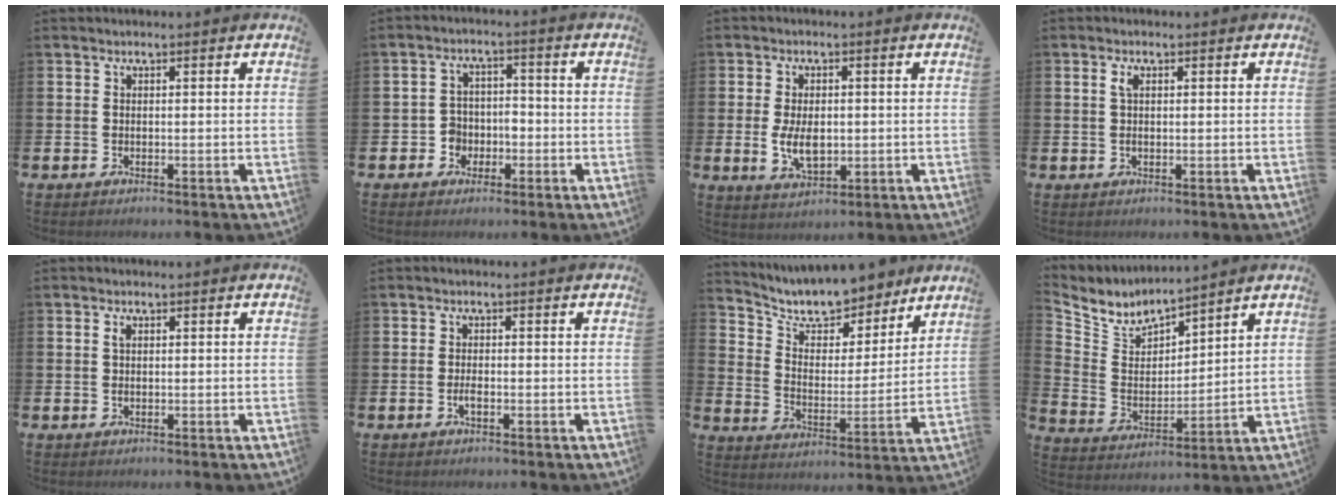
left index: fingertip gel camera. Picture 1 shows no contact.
{"total": 3.5, "force": [-1.9, 2.8, 0.4], "torque": [-0.027, 0.009, -0.043]}
{"total": 5.3, "force": [-0.1, 3.1, 4.3], "torque": [-0.074, 0.000, -0.005]}
{"total": 1.5, "force": [0.5, 0.7, 1.3], "torque": [-0.023, 0.004, 0.007]}
{"total": 1.0, "force": [0.4, 0.7, 0.6], "torque": [-0.011, 0.003, 0.006]}
{"total": 1.3, "force": [-0.7, 0.4, 1.1], "torque": [-0.027, 0.004, -0.011]}
{"total": 9.6, "force": [8.8, 3.0, 2.3], "torque": [-0.081, -0.063, 0.156]}
{"total": 5.2, "force": [4.9, 1.6, 0.5], "torque": [-0.049, -0.039, 0.083]}